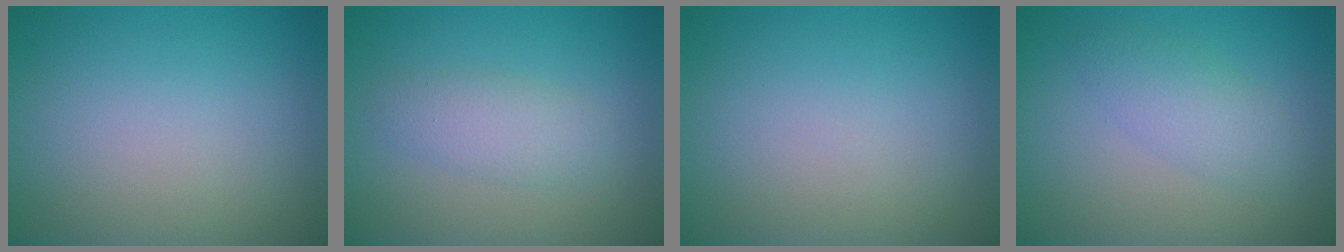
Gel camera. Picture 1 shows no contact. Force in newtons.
{"total": 2.5, "press": 2.5, "slide": 0.1}
{"total": 0.0}
{"total": 2.6, "press": 2.6, "slide": 0.1}